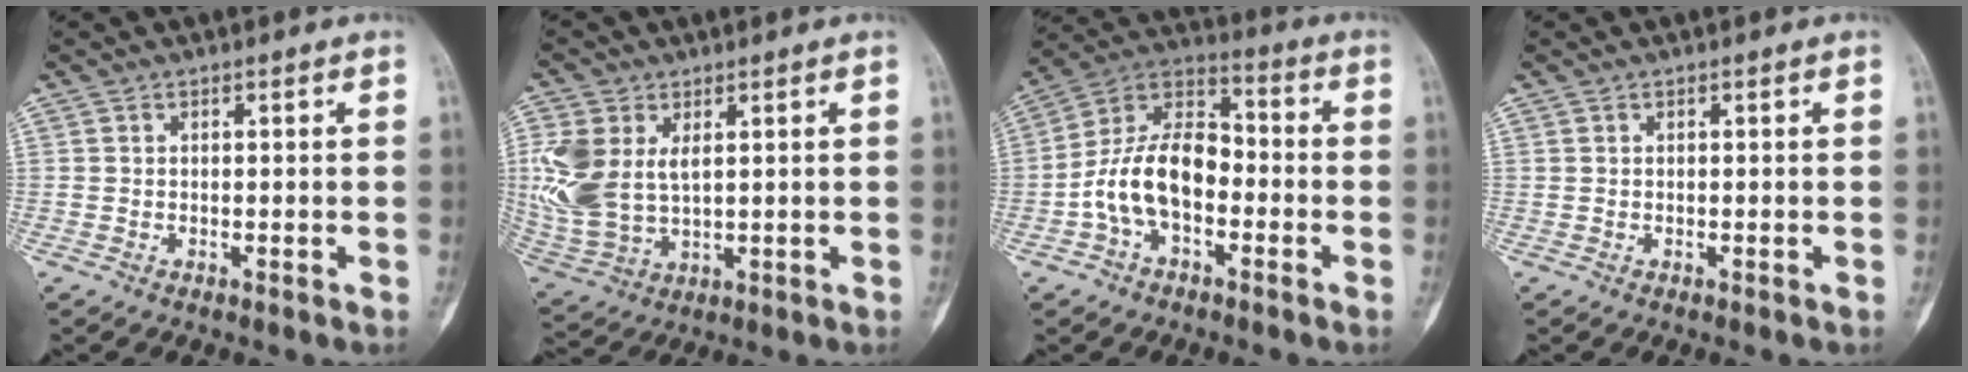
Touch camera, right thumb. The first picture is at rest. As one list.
[{"total": 13.0, "force": [2.8, 8.4, 9.6], "torque": [-0.219, -0.005, 0.066]}, {"total": 14.1, "force": [-3.4, 8.5, 10.7], "torque": [-0.182, 0.049, -0.072]}, {"total": 0.0}]